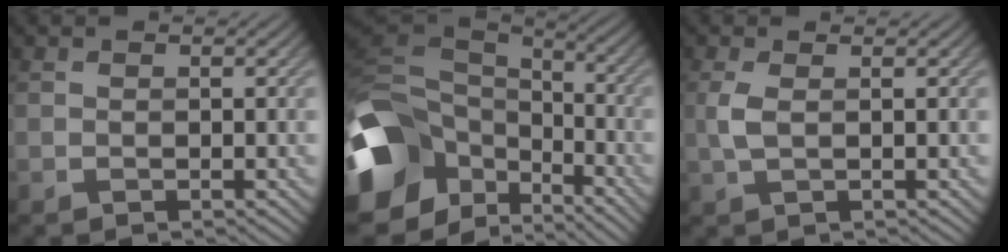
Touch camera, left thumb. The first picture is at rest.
{"total": 16.1, "force": [-6.7, 11.3, 9.3], "torque": [-0.271, -0.035, -0.110]}
{"total": 2.3, "force": [0.5, 0.7, 2.1], "torque": [-0.059, 0.004, 0.007]}